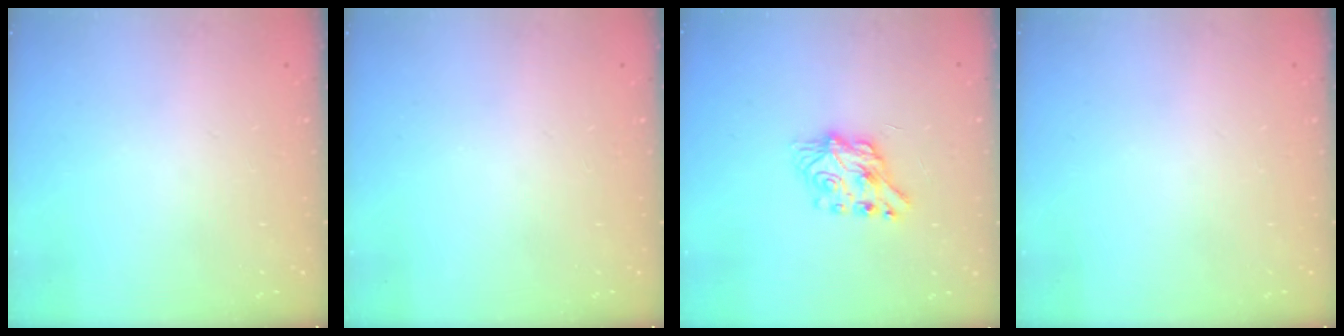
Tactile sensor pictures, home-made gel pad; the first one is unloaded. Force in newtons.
{"total": 0.0}
{"total": 7.2, "press": 7.2, "slide": 0.1}
{"total": 0.0}